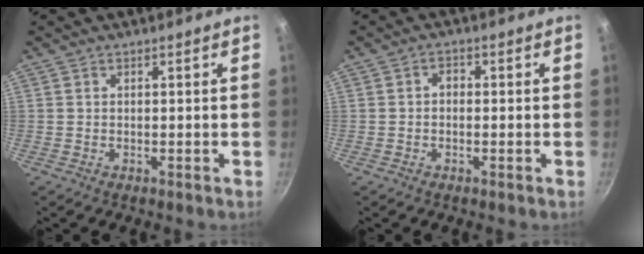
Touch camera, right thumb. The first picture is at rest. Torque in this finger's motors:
{"motor_torque": [-0.11, 0.58, 0.33, -0.10, 0.00]}